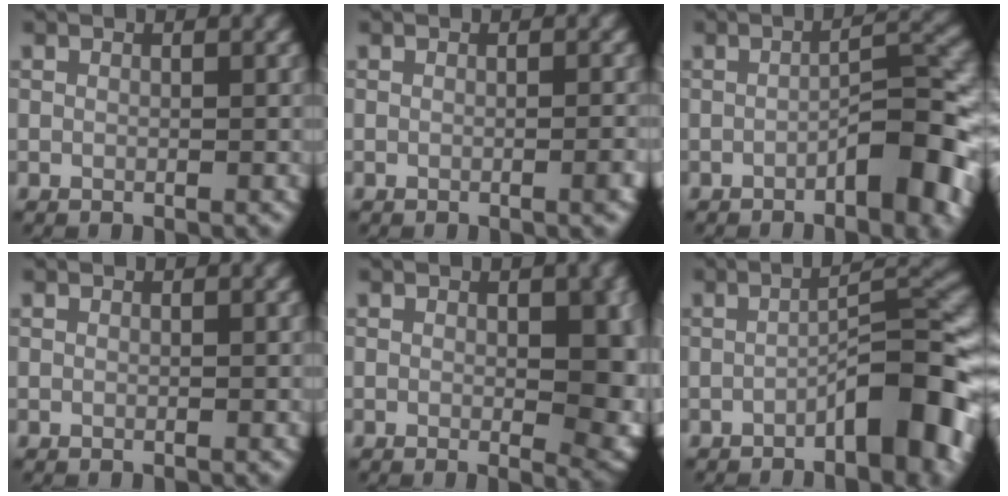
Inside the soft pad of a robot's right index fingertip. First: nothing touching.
{"total": 1.2, "force": [-0.4, 0.2, 1.1], "torque": [-0.011, 0.003, -0.007]}
{"total": 6.1, "force": [-2.5, 1.5, 5.4], "torque": [-0.073, 0.018, -0.039]}
{"total": 0.0}
{"total": 5.9, "force": [0.0, 2.4, 5.4], "torque": [-0.056, -0.004, 0.003]}
{"total": 7.6, "force": [-3.3, 1.8, 6.6], "torque": [-0.088, 0.024, -0.055]}